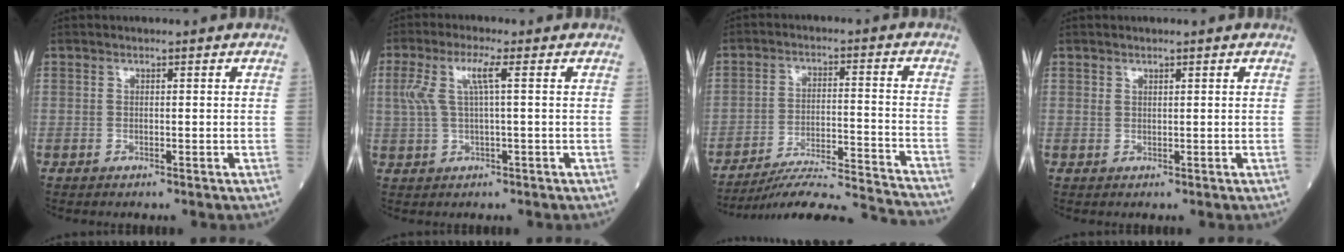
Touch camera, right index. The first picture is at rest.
{"total": 5.0, "force": [1.3, 0.4, 4.9], "torque": [-0.115, 0.022, 0.031]}
{"total": 18.6, "force": [-17.9, -1.5, 5.0], "torque": [-0.068, -0.013, -0.262]}
{"total": 0.6, "force": [0.4, 0.3, 0.3], "torque": [-0.004, 0.002, 0.009]}